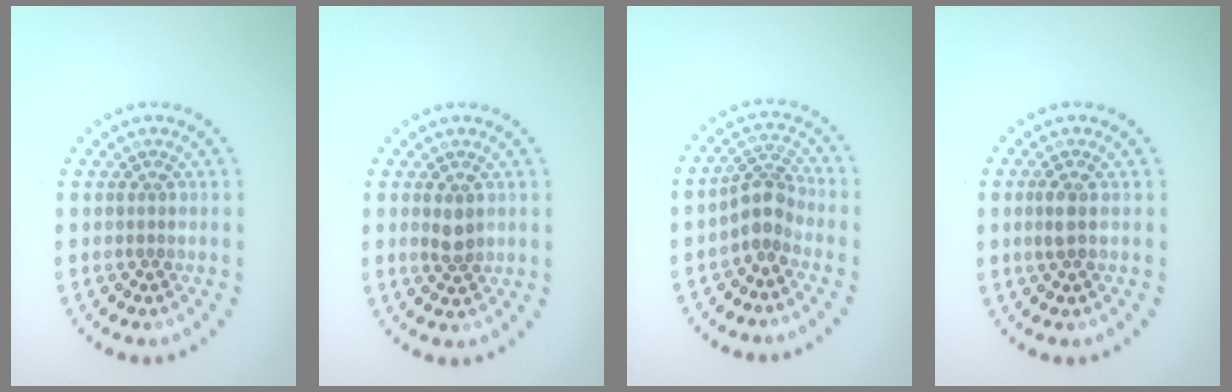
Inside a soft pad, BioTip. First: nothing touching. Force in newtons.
{"total": 1.6, "press": 1.6, "slide": 0.2}
{"total": 2.8, "press": 2.1, "slide": 1.9}
{"total": 1.3, "press": 1.3, "slide": 0.4}